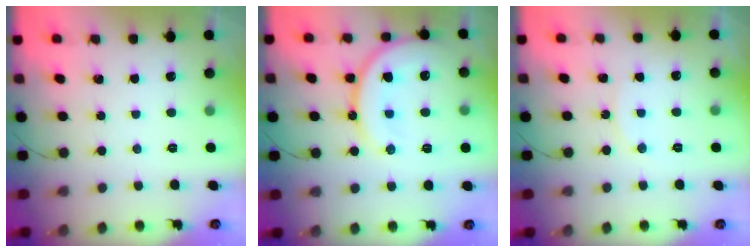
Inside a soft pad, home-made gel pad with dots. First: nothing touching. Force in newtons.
{"total": 17.8, "press": 17.4, "slide": 3.7}
{"total": 5.9, "press": 5.9, "slide": 0.7}